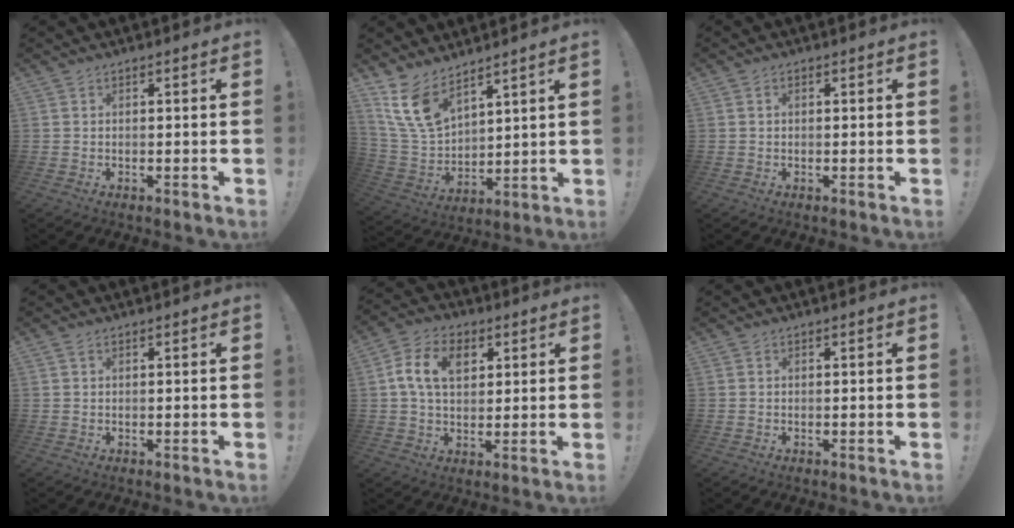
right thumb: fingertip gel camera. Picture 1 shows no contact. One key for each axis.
{"total": 13.0, "fx": 9.4, "fy": 6.6, "fz": 6.2, "tx": -0.129, "ty": -0.056, "tz": 0.187}
{"total": 0.6, "fx": 0.0, "fy": 0.5, "fz": 0.4, "tx": -0.011, "ty": 0.004, "tz": 0.000}
{"total": 0.7, "fx": 0.4, "fy": 0.5, "fz": 0.3, "tx": -0.009, "ty": 0.003, "tz": 0.007}
{"total": 11.8, "fx": 3.5, "fy": 8.1, "fz": 7.8, "tx": -0.137, "ty": 0.011, "tz": 0.066}
{"total": 0.0}